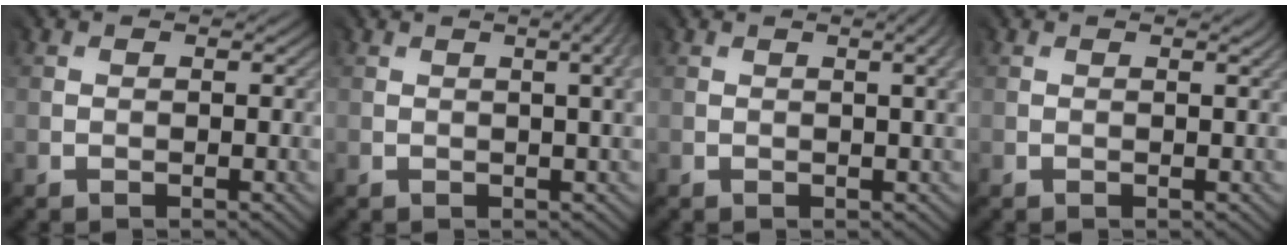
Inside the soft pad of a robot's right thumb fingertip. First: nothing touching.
{"total": 3.9, "force": [1.1, 1.1, 3.5], "torque": [-0.016, 0.017, 0.003]}
{"total": 2.5, "force": [0.8, 0.4, 2.3], "torque": [-0.014, 0.010, 0.008]}
{"total": 0.6, "force": [0.4, -0.5, 0.0], "torque": [0.000, 0.001, 0.007]}